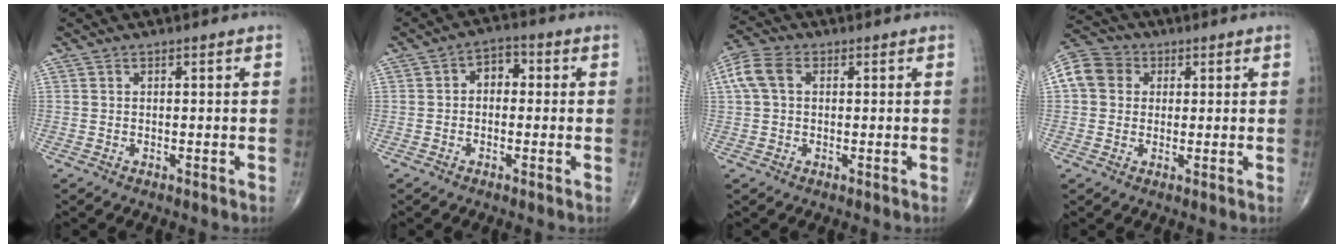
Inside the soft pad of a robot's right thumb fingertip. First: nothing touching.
{"total": 4.3, "force": [0.3, 3.2, 2.9], "torque": [-0.019, 0.016, -0.007]}
{"total": 6.6, "force": [1.5, 4.5, 4.6], "torque": [-0.110, 0.022, 0.026]}
{"total": 8.2, "force": [1.6, 7.0, 3.8], "torque": [-0.058, 0.014, 0.018]}